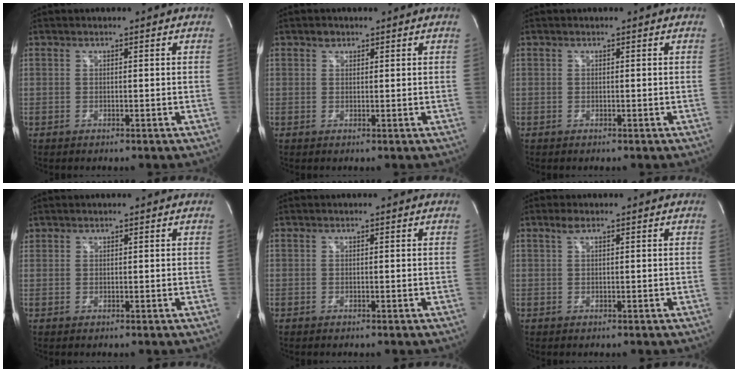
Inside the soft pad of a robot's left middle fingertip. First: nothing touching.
{"total": 1.1, "force": [0.7, 0.8, 0.2], "torque": [-0.004, -0.001, 0.011]}
{"total": 0.0}
{"total": 0.9, "force": [0.8, 0.5, -0.1], "torque": [0.002, 0.008, 0.013]}
{"total": 0.0}
{"total": 1.3, "force": [0.9, 0.2, 1.0], "torque": [-0.029, 0.008, 0.019]}